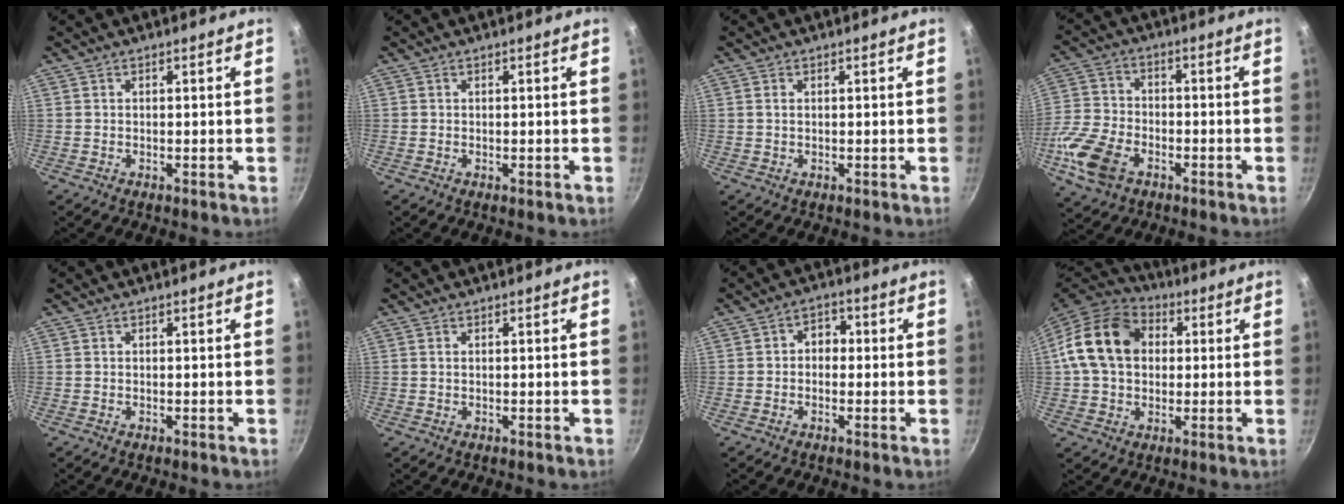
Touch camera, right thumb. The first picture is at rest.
{"total": 0.0}
{"total": 1.0, "force": [0.3, 0.6, 0.7], "torque": [-0.013, 0.002, 0.003]}
{"total": 12.2, "force": [-5.1, 8.0, 7.6], "torque": [-0.149, 0.021, -0.107]}
{"total": 0.0}
{"total": 0.5, "force": [0.2, 0.3, 0.4], "torque": [-0.007, 0.001, 0.003]}
{"total": 3.8, "force": [-0.1, 3.1, 2.3], "torque": [-0.008, 0.011, -0.011]}
{"total": 16.4, "force": [2.5, 12.5, 10.4], "torque": [-0.167, 0.028, 0.029]}